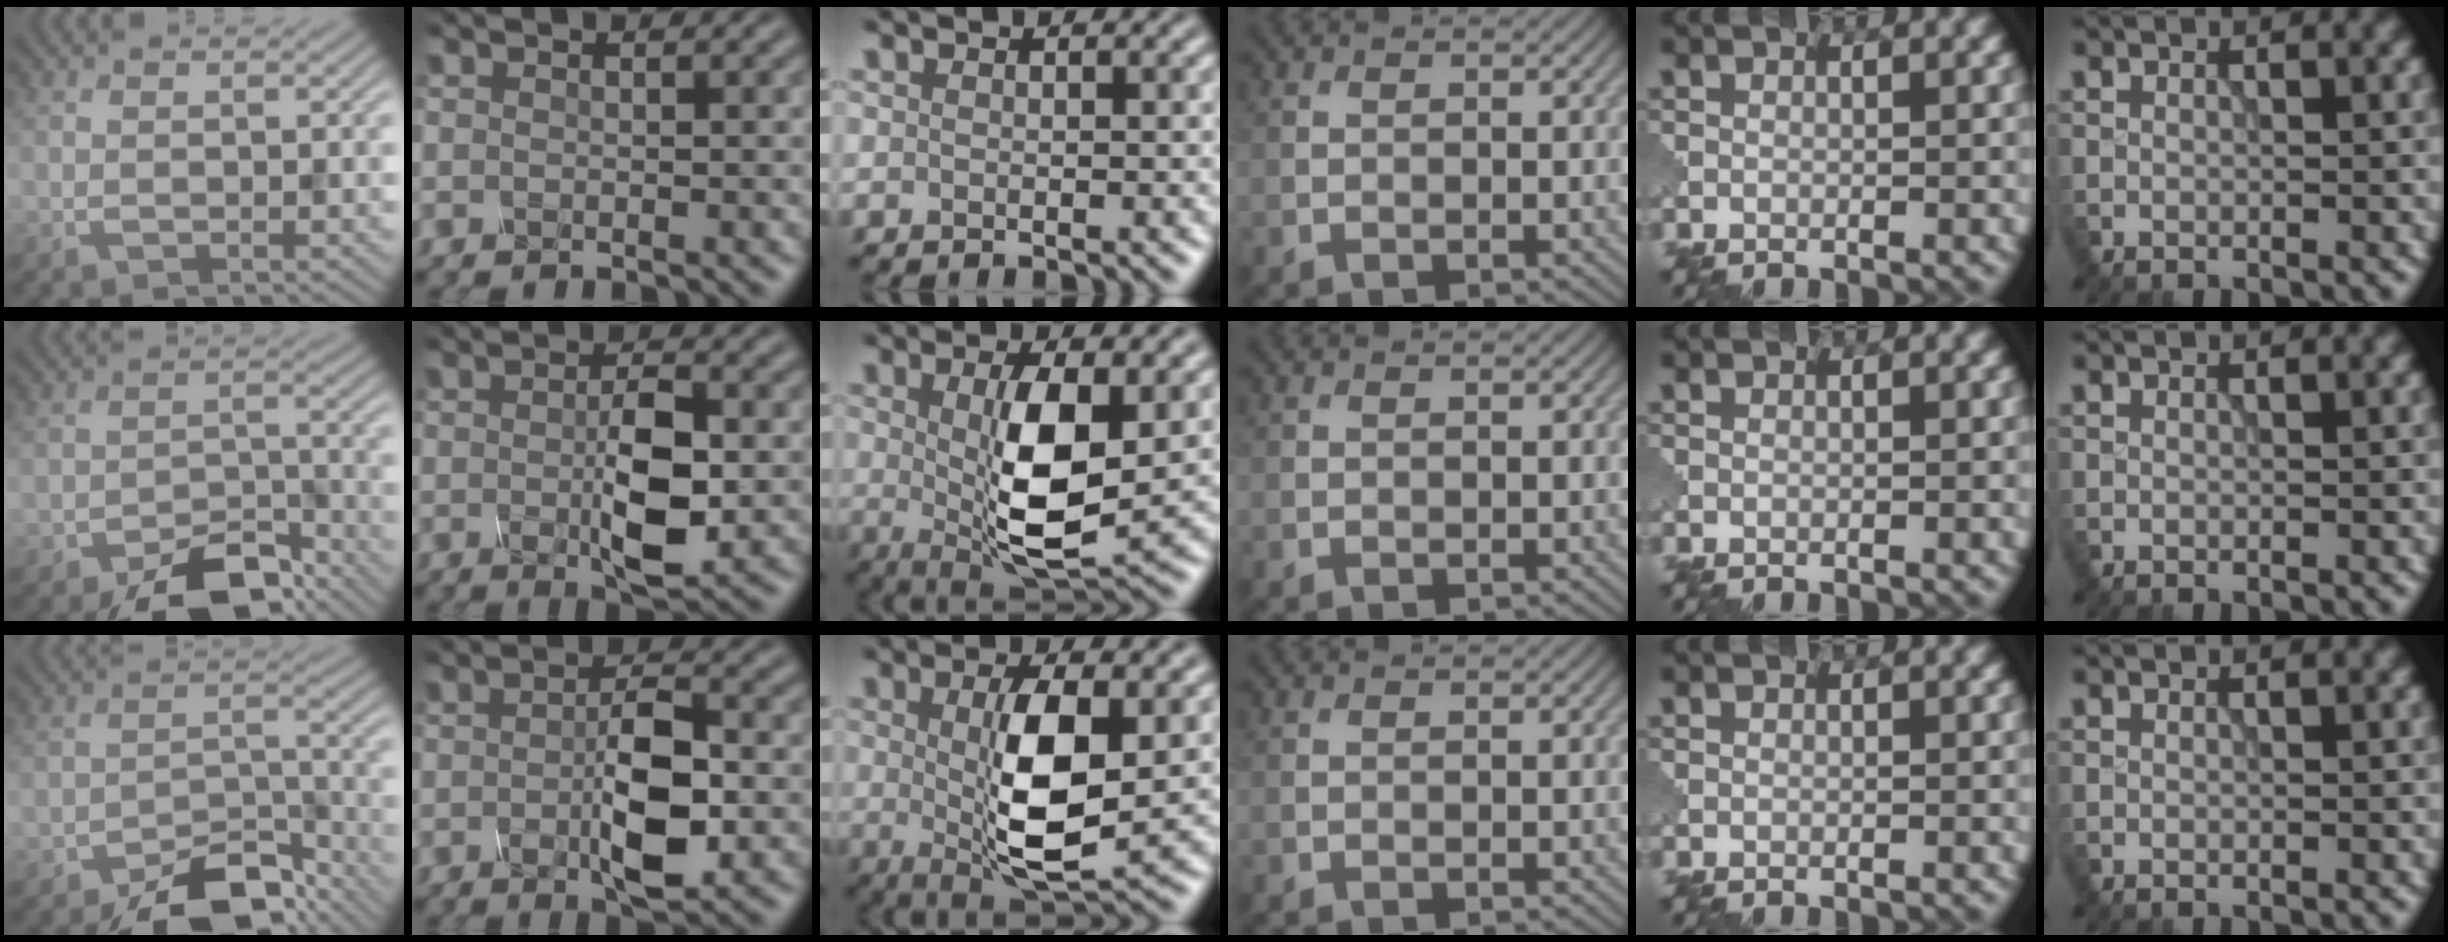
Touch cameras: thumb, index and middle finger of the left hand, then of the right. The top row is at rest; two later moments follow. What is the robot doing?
{"motion": "press", "object": "mechanical pencil"}